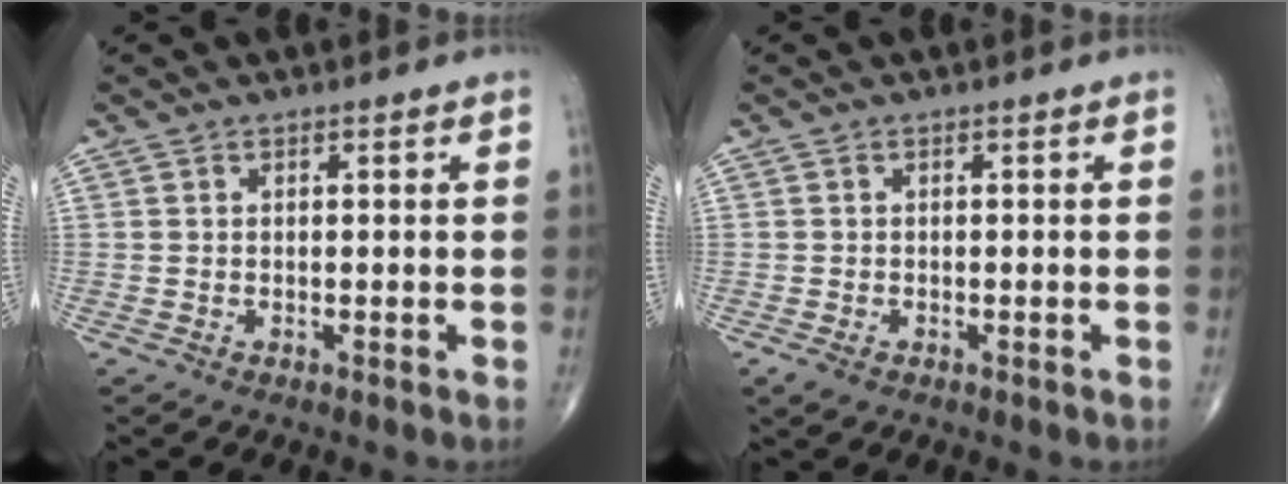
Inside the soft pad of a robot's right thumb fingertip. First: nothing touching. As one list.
[{"total": 1.7, "force": [-0.9, 1.1, 1.0], "torque": [-0.021, -0.002, -0.014]}]